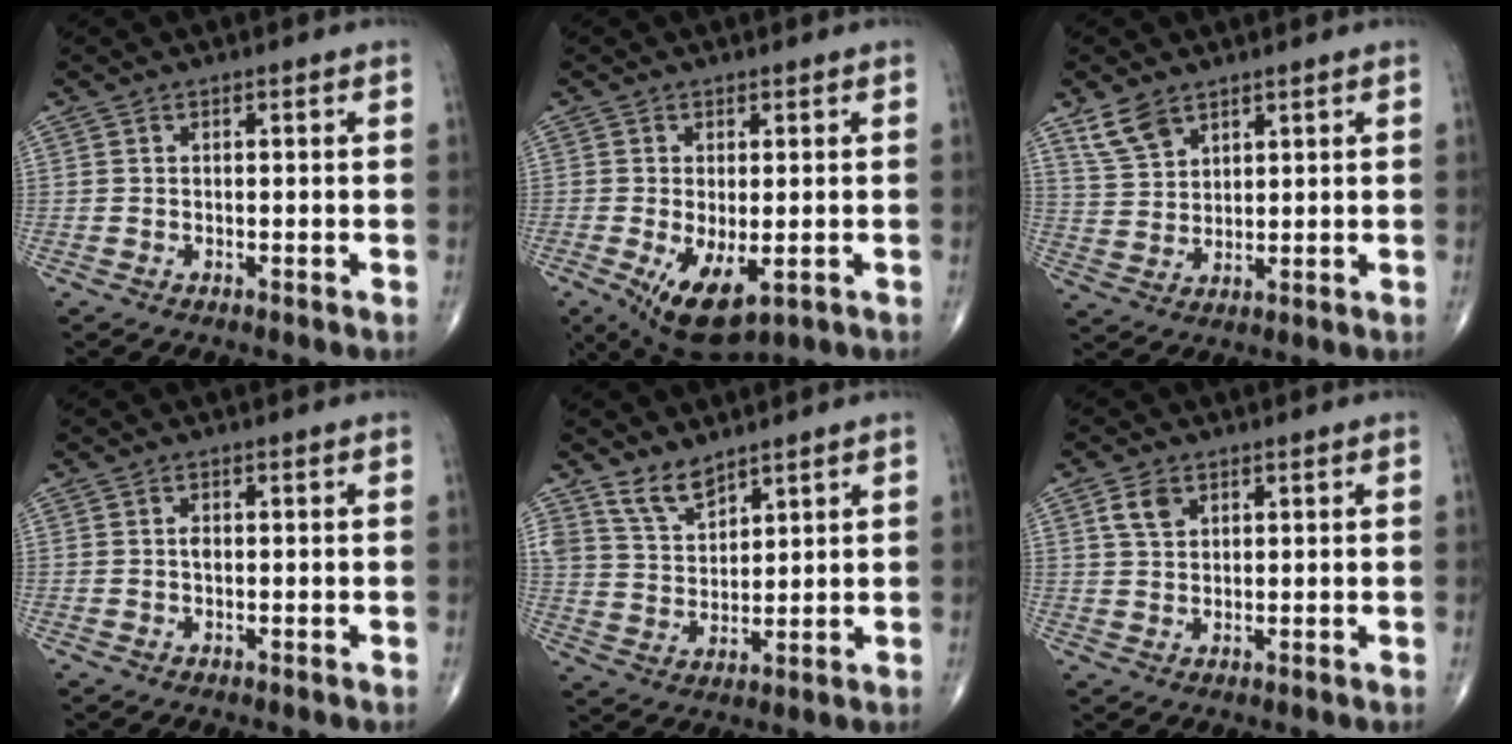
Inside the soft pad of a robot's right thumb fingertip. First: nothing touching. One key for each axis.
{"total": 9.2, "fx": -2.8, "fy": 4.2, "fz": 7.7, "tx": -0.124, "ty": -0.019, "tz": -0.032}
{"total": 6.1, "fx": 4.2, "fy": 3.4, "fz": 2.8, "tx": -0.045, "ty": -0.018, "tz": 0.092}
{"total": 1.0, "fx": 0.1, "fy": 0.6, "fz": 0.8, "tx": -0.013, "ty": 0.002, "tz": 0.001}
{"total": 6.1, "fx": 5.0, "fy": 2.7, "fz": 2.3, "tx": -0.027, "ty": -0.039, "tz": 0.105}
{"total": 3.8, "fx": 1.8, "fy": 2.5, "fz": 2.2, "tx": -0.035, "ty": -0.003, "tz": 0.037}